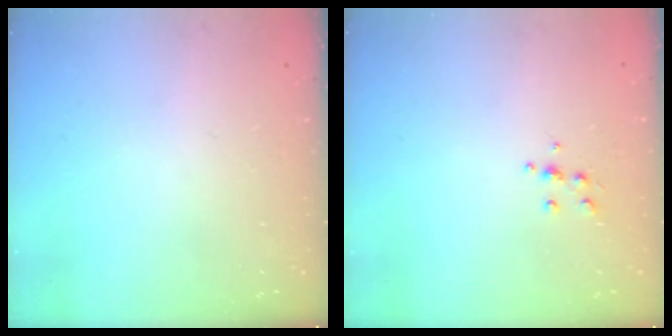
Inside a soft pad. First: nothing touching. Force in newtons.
{"total": 5.5, "press": 5.4, "slide": 0.9}